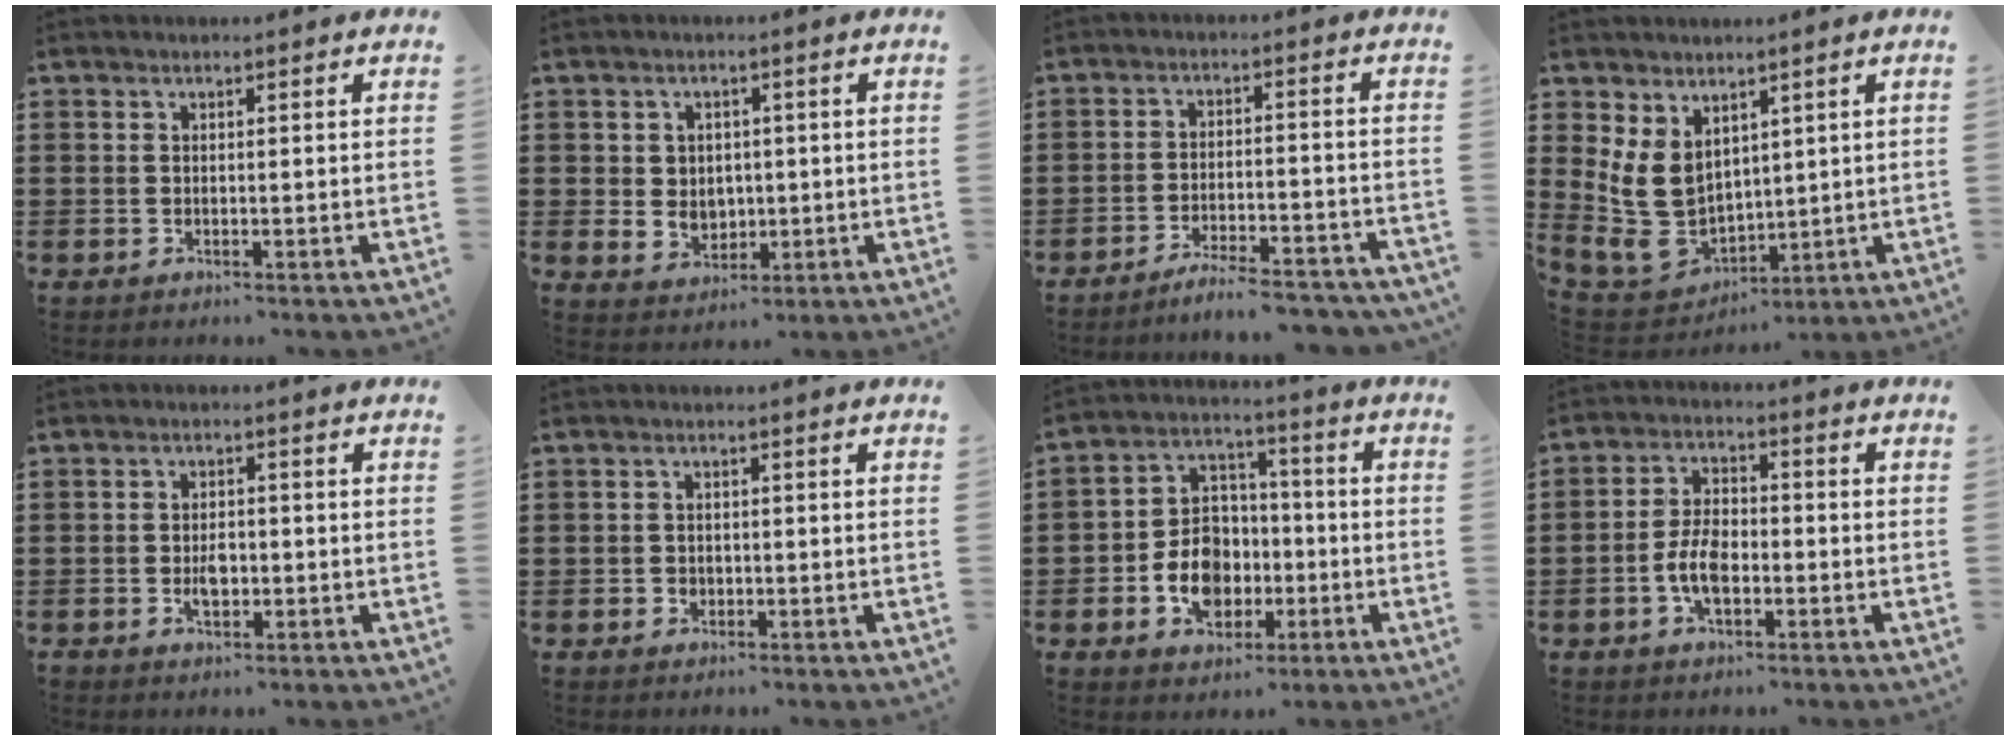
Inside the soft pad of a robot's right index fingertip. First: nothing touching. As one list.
[{"total": 3.2, "force": [0.8, 3.1, 0.6], "torque": [-0.019, 0.007, 0.012]}, {"total": 5.1, "force": [-4.8, 0.0, 1.7], "torque": [-0.028, -0.003, -0.091]}, {"total": 9.2, "force": [2.4, 7.0, 5.5], "torque": [-0.166, -0.018, 0.047]}, {"total": 2.8, "force": [-0.7, 1.7, 2.1], "torque": [-0.033, -0.003, -0.014]}, {"total": 1.3, "force": [-0.4, 1.2, 0.3], "torque": [-0.010, 0.002, -0.009]}, {"total": 9.1, "force": [-2.9, 7.2, 4.8], "torque": [-0.101, 0.021, -0.050]}, {"total": 5.9, "force": [-1.8, 3.2, 4.7], "torque": [-0.109, 0.002, -0.038]}]